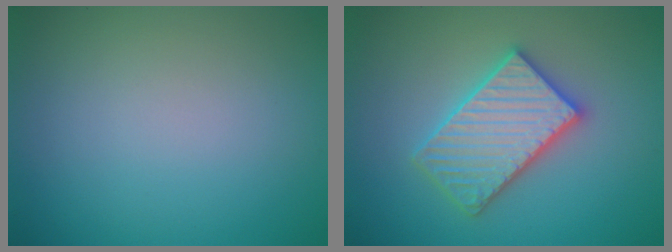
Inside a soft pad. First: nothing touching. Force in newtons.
{"total": 5.6, "press": 5.5, "slide": 0.8}